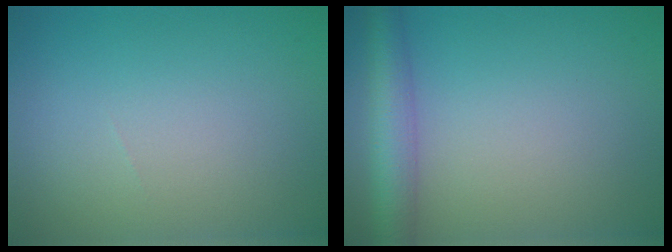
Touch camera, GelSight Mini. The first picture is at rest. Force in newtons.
{"total": 4.6, "press": 4.6, "slide": 0.1}